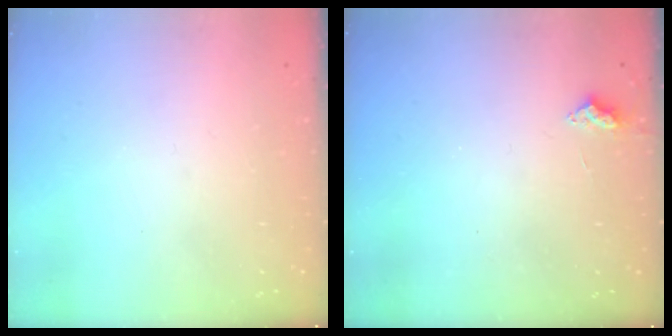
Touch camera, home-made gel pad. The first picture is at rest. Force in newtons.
{"total": 3.2, "press": 3.1, "slide": 0.5}